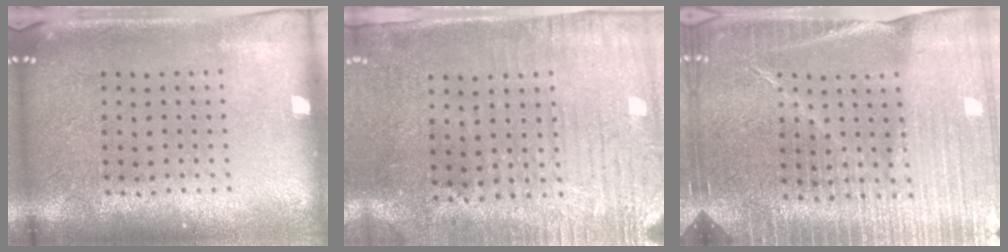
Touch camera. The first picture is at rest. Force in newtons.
{"total": 3.0, "press": 2.5, "slide": 1.7}
{"total": 4.3, "press": 4.0, "slide": 1.5}